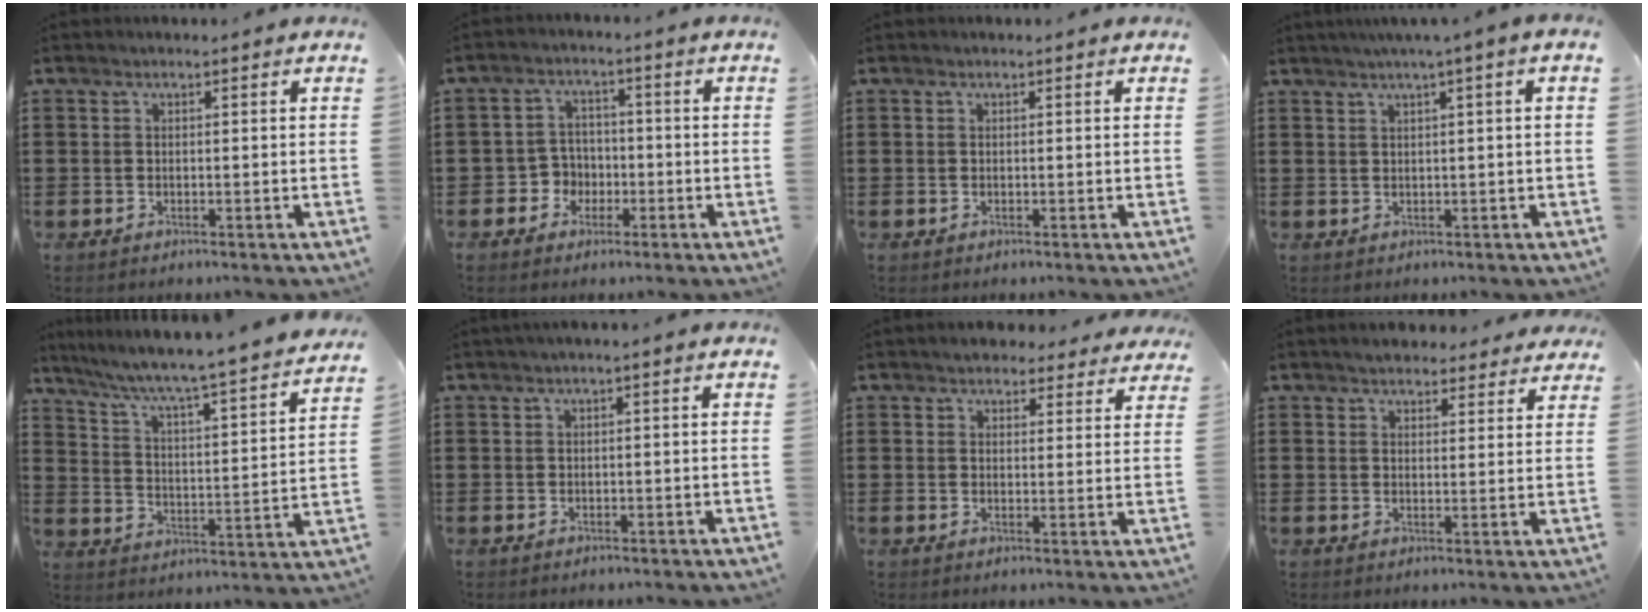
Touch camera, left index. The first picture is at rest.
{"total": 4.0, "force": [-1.7, 3.5, 0.9], "torque": [-0.028, 0.009, -0.035]}
{"total": 0.0}
{"total": 2.0, "force": [0.7, -0.6, 1.8], "torque": [-0.032, -0.005, 0.011]}
{"total": 4.9, "force": [4.2, -0.8, 2.3], "torque": [-0.066, -0.050, 0.058]}
{"total": 0.9, "force": [-0.3, 0.0, 0.8], "torque": [-0.011, -0.003, -0.005]}
{"total": 3.4, "force": [3.2, 1.1, 0.4], "torque": [-0.010, -0.006, 0.059]}
{"total": 3.4, "force": [3.2, 0.9, 0.4], "torque": [-0.010, -0.007, 0.059]}